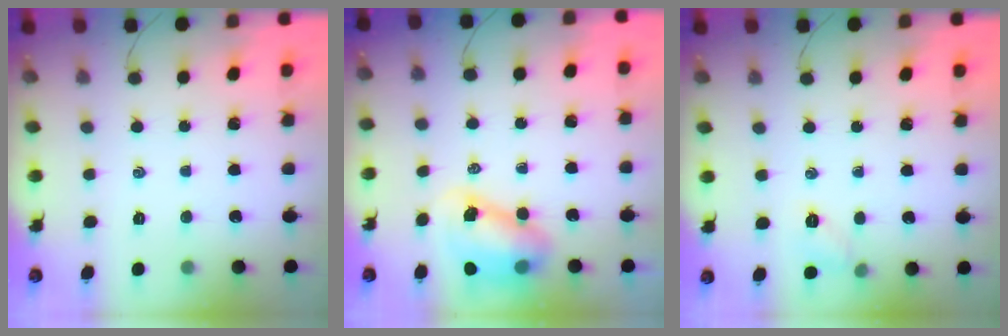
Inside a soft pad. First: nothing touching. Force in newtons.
{"total": 9.5, "press": 9.3, "slide": 2.0}
{"total": 5.8, "press": 5.5, "slide": 1.7}